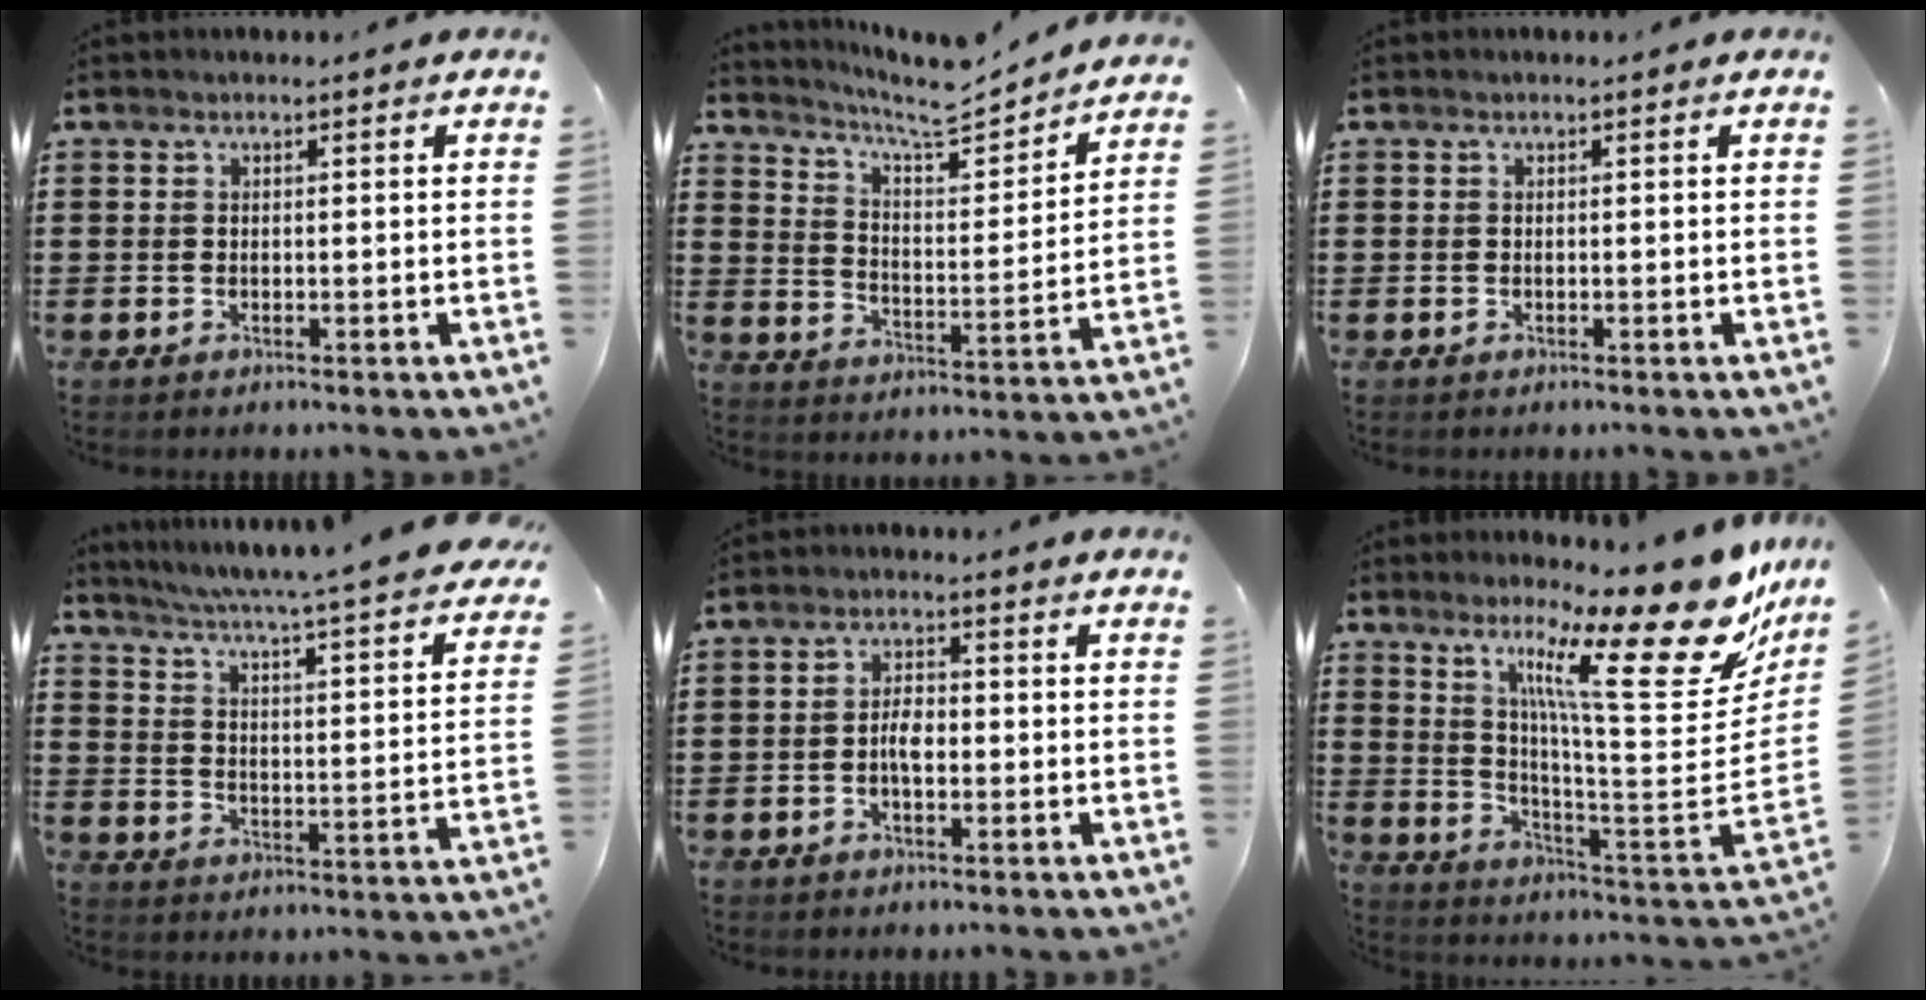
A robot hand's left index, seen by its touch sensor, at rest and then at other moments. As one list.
[{"total": 6.7, "force": [6.3, 0.4, 2.4], "torque": [-0.068, -0.050, 0.102]}, {"total": 0.0}, {"total": 4.6, "force": [3.8, -1.0, 2.4], "torque": [-0.065, -0.046, 0.052]}, {"total": 3.1, "force": [-1.0, 1.4, 2.7], "torque": [-0.057, 0.002, -0.021]}, {"total": 19.3, "force": [11.8, 2.9, 15.1], "torque": [-0.248, -0.087, 0.181]}]